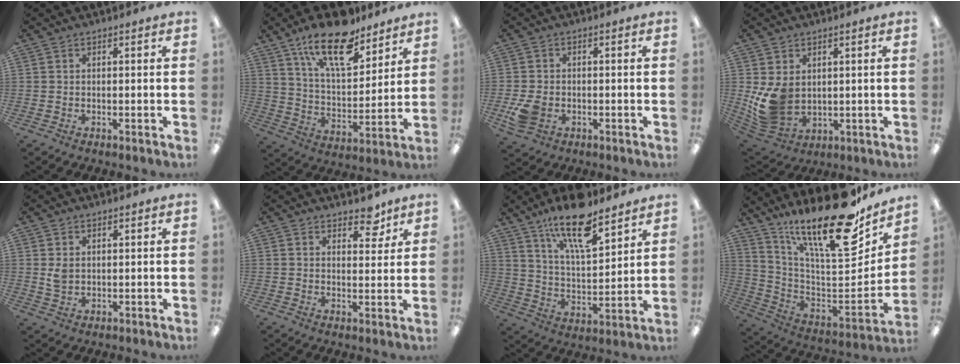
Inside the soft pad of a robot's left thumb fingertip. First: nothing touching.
{"total": 18.6, "force": [13.1, 7.6, 10.9], "torque": [-0.176, -0.071, 0.222]}
{"total": 5.7, "force": [-1.7, 4.2, 3.4], "torque": [-0.063, 0.004, -0.031]}
{"total": 10.4, "force": [1.2, 8.1, 6.4], "torque": [-0.140, -0.008, 0.028]}
{"total": 3.2, "force": [1.1, 2.2, 2.0], "torque": [-0.033, 0.000, 0.019]}
{"total": 5.4, "force": [4.4, 2.4, 2.0], "torque": [-0.001, -0.031, 0.071]}
{"total": 17.3, "force": [12.1, 5.9, 11.0], "torque": [-0.180, -0.062, 0.201]}
{"total": 25.8, "force": [18.1, 6.9, 17.1], "torque": [-0.260, -0.132, 0.299]}